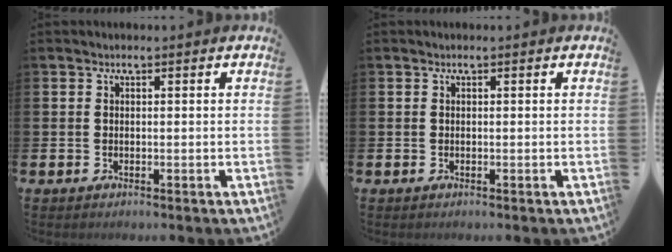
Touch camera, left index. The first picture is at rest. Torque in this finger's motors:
{"motor_torque": [-0.01, 0.01, -0.01, 0.00]}